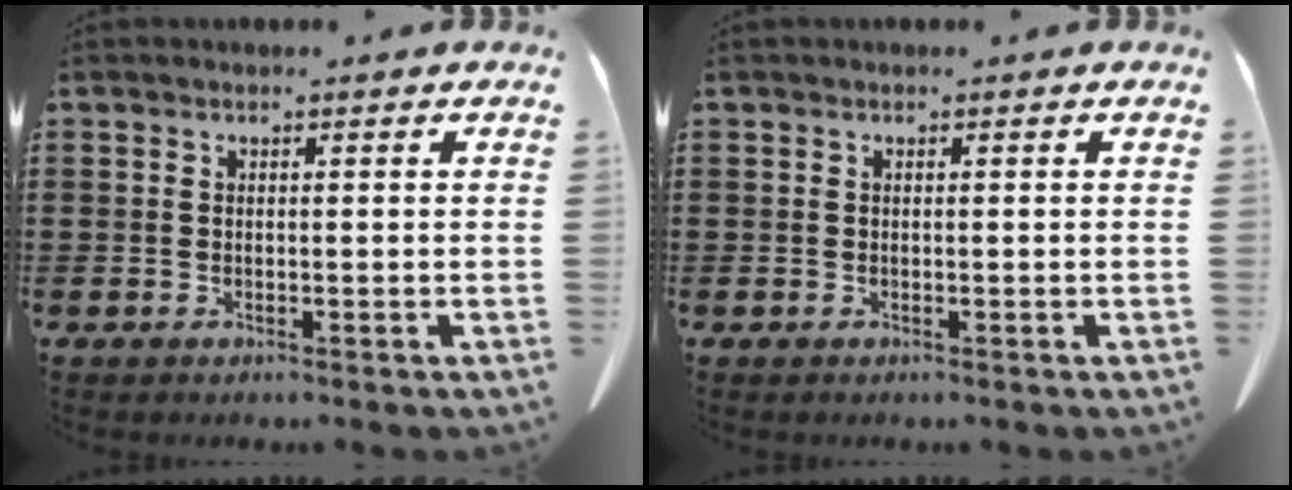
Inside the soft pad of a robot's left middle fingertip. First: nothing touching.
{"total": 0.0}